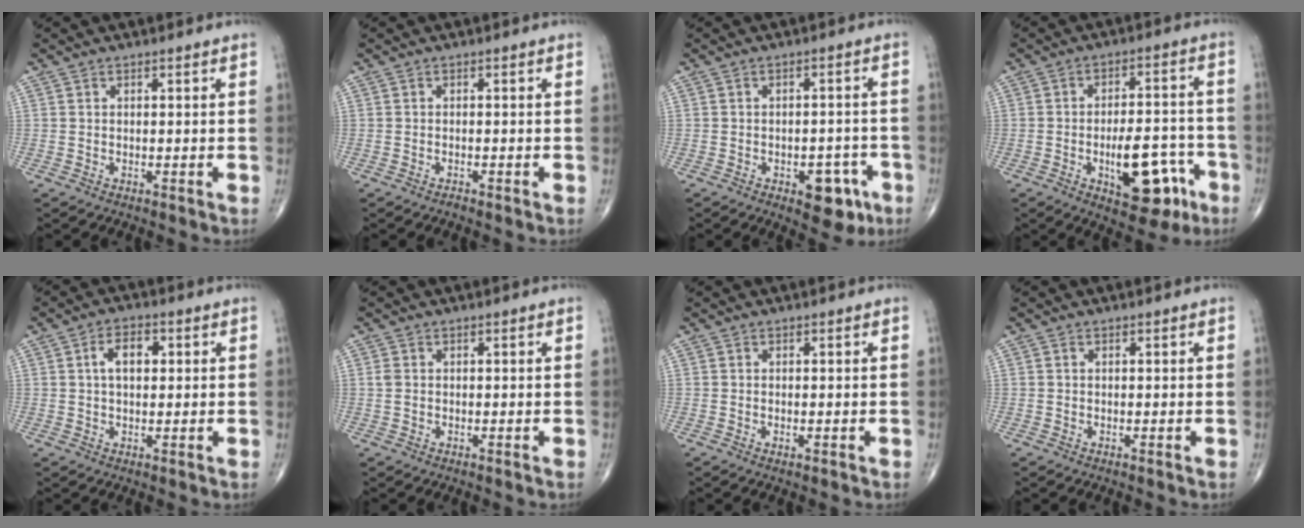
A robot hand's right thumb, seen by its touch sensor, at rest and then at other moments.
{"total": 0.7, "force": [-0.6, 0.2, 0.3], "torque": [-0.008, 0.004, -0.010]}
{"total": 7.5, "force": [-3.6, 4.1, 5.1], "torque": [-0.035, 0.023, -0.039]}
{"total": 14.1, "force": [-5.5, 6.6, 11.2], "torque": [-0.133, 0.037, -0.070]}
{"total": 5.6, "force": [1.2, 3.3, 4.3], "torque": [-0.067, 0.009, 0.016]}
{"total": 1.4, "force": [0.1, 1.1, 0.9], "torque": [-0.021, 0.002, 0.003]}
{"total": 0.9, "force": [-0.2, 0.4, 0.8], "torque": [-0.013, -0.003, -0.004]}
{"total": 0.0}